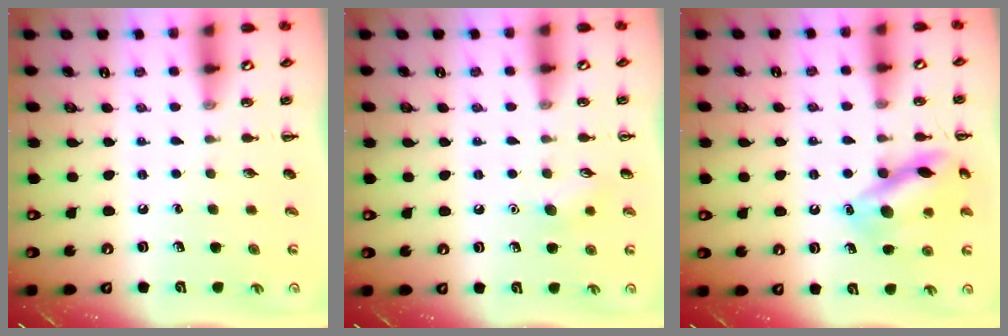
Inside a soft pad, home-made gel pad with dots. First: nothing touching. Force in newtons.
{"total": 7.6, "press": 7.4, "slide": 1.8}
{"total": 13.5, "press": 13.4, "slide": 1.6}